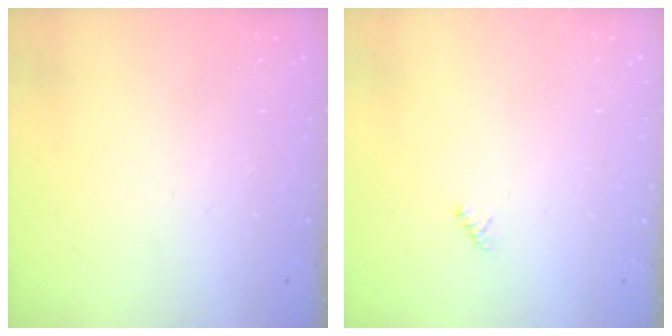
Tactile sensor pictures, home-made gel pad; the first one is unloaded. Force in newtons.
{"total": 1.1, "press": 1.1, "slide": 0.3}